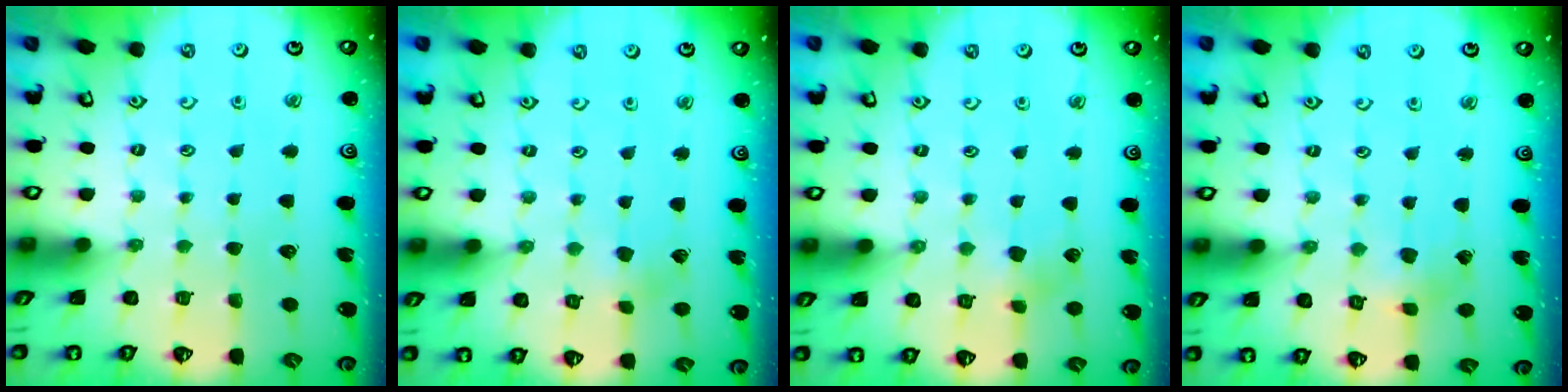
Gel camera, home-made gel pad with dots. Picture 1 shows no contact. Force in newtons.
{"total": 2.3, "press": 2.3, "slide": 0.1}
{"total": 6.1, "press": 6.1, "slide": 0.3}
{"total": 2.2, "press": 2.2, "slide": 0.3}